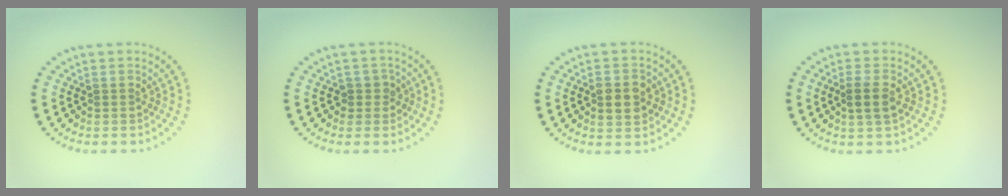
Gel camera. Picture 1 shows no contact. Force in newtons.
{"total": 1.5, "press": 1.2, "slide": 0.9}
{"total": 2.9, "press": 2.9, "slide": 0.1}
{"total": 2.2, "press": 2.0, "slide": 0.9}